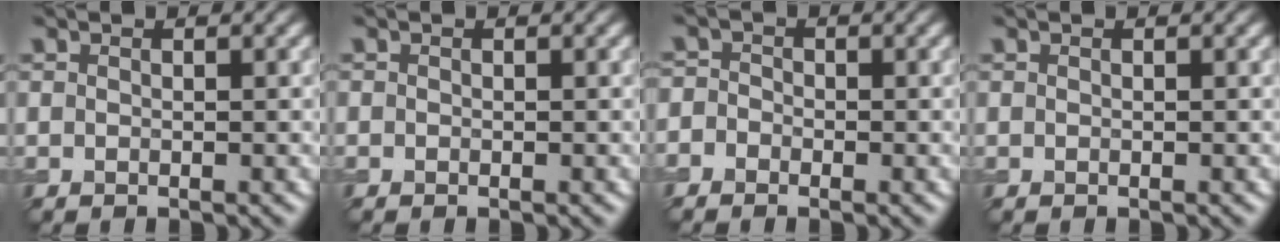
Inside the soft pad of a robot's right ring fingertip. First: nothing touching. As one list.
[{"total": 0.0}, {"total": 1.9, "force": [-0.8, 1.6, 0.5], "torque": [0.007, 0.012, -0.030]}, {"total": 0.0}]